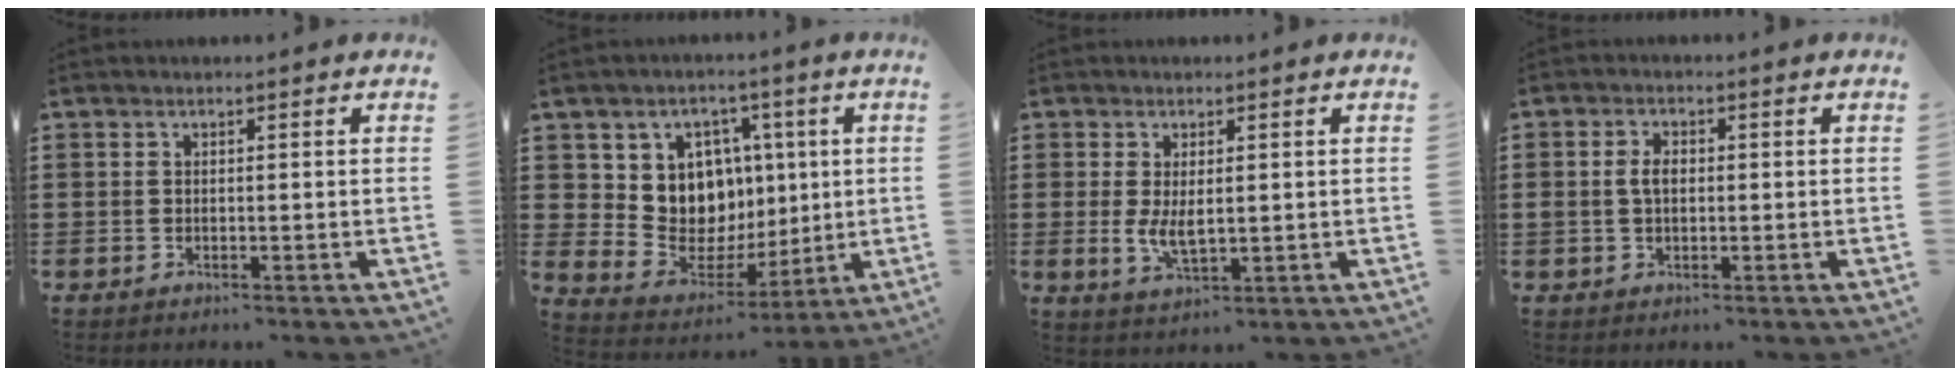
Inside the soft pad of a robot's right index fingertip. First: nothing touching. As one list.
[{"total": 9.8, "force": [2.5, 8.9, 3.4], "torque": [-0.083, -0.022, 0.053]}, {"total": 4.0, "force": [0.2, 1.8, 3.6], "torque": [-0.068, -0.001, 0.001]}, {"total": 2.8, "force": [0.2, 1.7, 2.2], "torque": [-0.045, 0.008, 0.002]}]